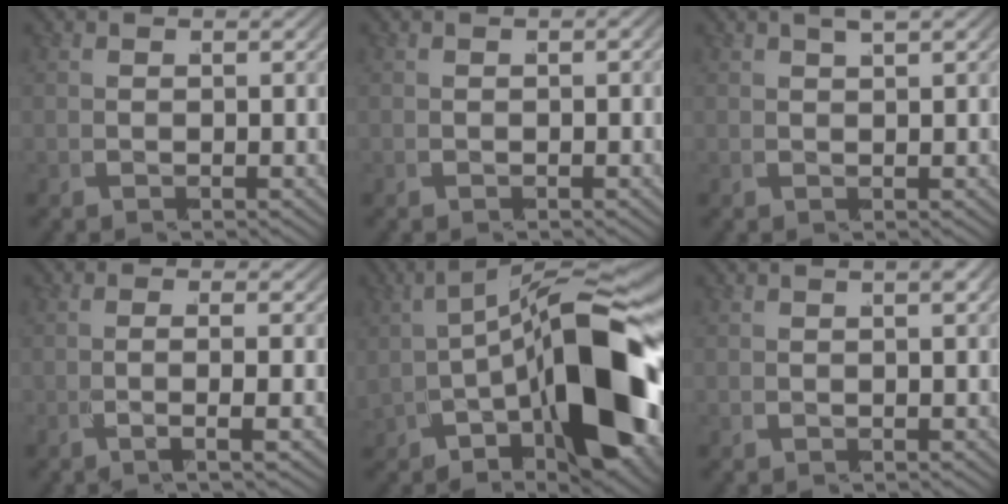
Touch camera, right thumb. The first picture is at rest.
{"total": 0.6, "force": [-0.1, 0.3, 0.4], "torque": [-0.003, 0.002, -0.002]}
{"total": 2.0, "force": [1.3, 0.6, 1.3], "torque": [-0.011, 0.008, 0.017]}
{"total": 3.6, "force": [-1.3, 0.6, 3.2], "torque": [-0.065, 0.003, -0.033]}
{"total": 16.1, "force": [-2.3, 8.0, 13.8], "torque": [-0.214, -0.021, -0.032]}
{"total": 2.4, "force": [0.9, 1.0, 1.9], "torque": [-0.015, 0.011, 0.009]}